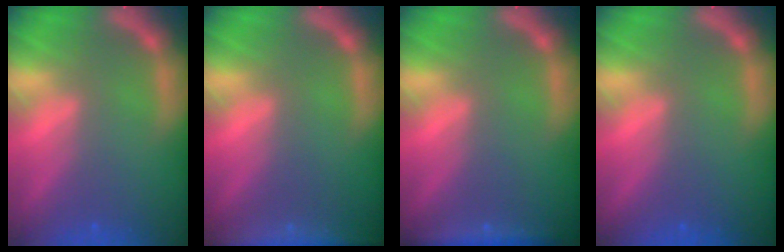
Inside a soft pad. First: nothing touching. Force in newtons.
{"total": 6.9}
{"total": 3.0}
{"total": 0.0}